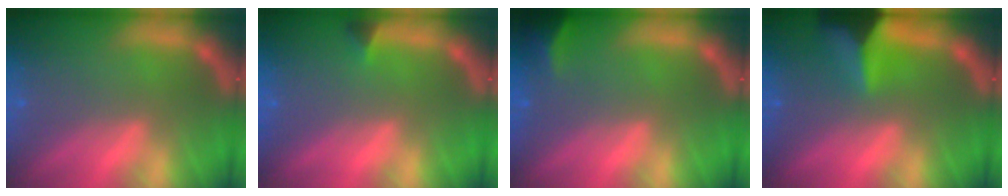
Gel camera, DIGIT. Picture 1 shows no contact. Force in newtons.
{"total": 0.9}
{"total": 2.9}
{"total": 7.5}